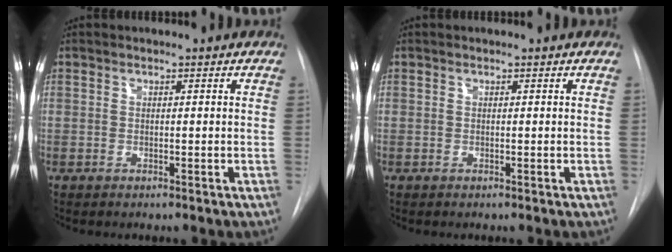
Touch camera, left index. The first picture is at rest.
{"total": 0.0}